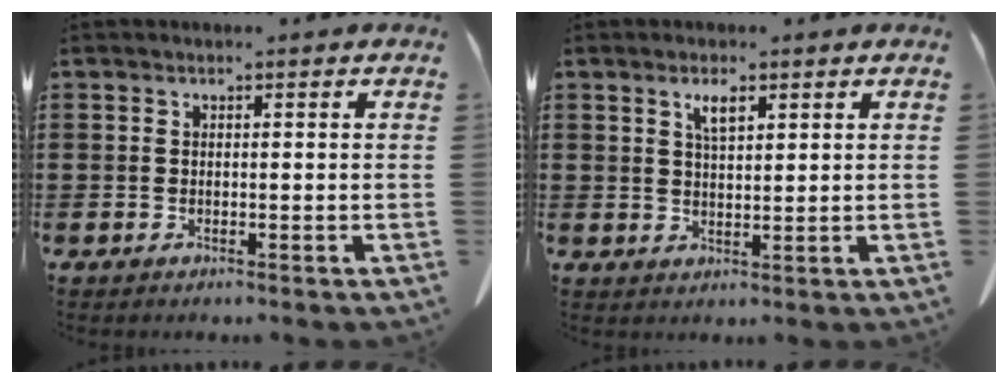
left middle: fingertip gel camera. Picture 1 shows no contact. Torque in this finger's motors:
{"motor_torque": [-0.36, 0.90, 0.02, 0.04]}